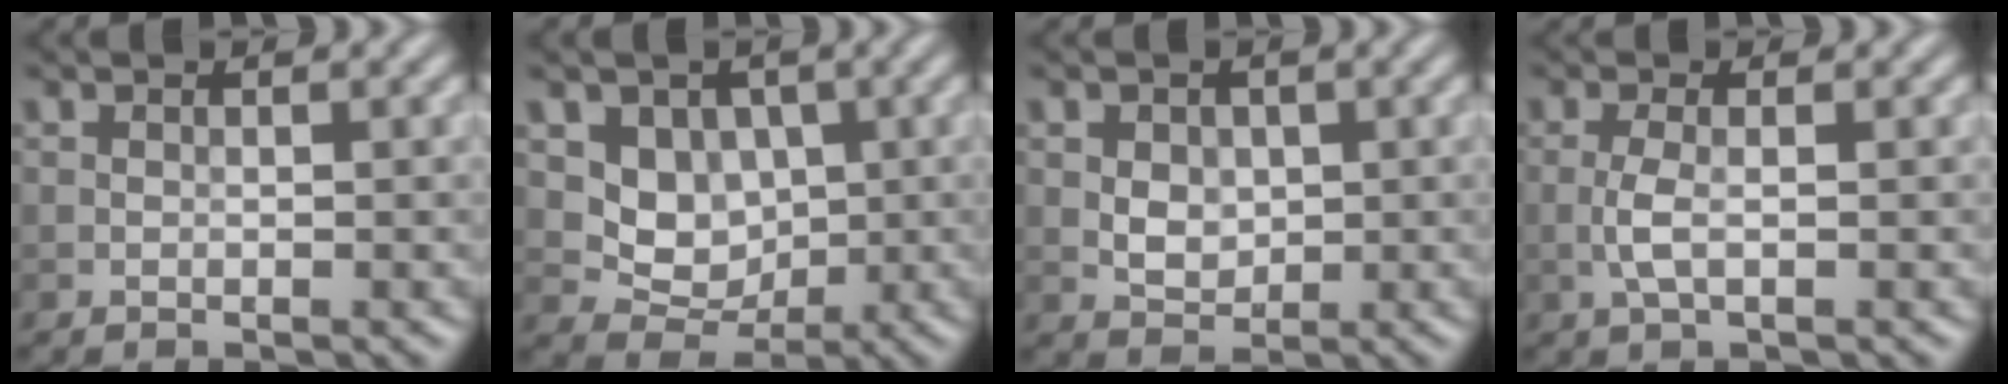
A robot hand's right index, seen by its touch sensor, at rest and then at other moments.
{"total": 4.4, "force": [0.7, 3.6, 2.3], "torque": [-0.039, -0.011, 0.013]}
{"total": 2.8, "force": [0.5, 2.2, 1.7], "torque": [-0.030, 0.003, 0.009]}
{"total": 1.9, "force": [-0.4, 0.5, 1.8], "torque": [-0.041, 0.001, -0.012]}